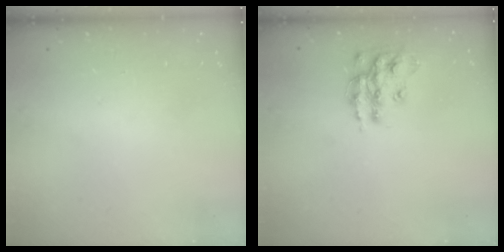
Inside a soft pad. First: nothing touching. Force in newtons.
{"total": 13.7, "press": 13.7, "slide": 0.9}